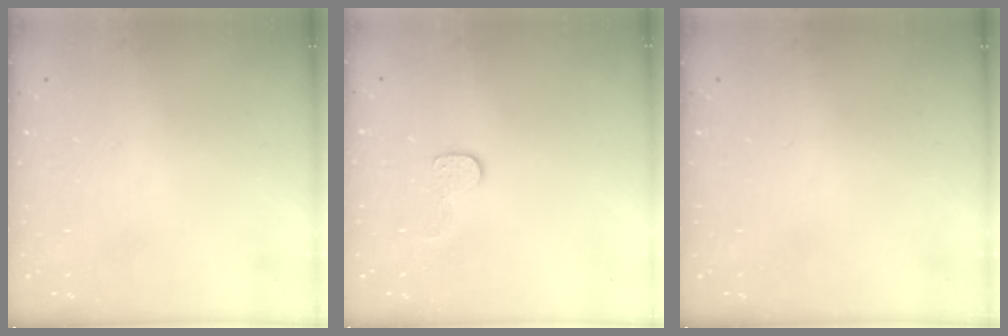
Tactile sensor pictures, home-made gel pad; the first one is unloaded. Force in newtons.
{"total": 6.1, "press": 6.1, "slide": 0.2}
{"total": 0.0}